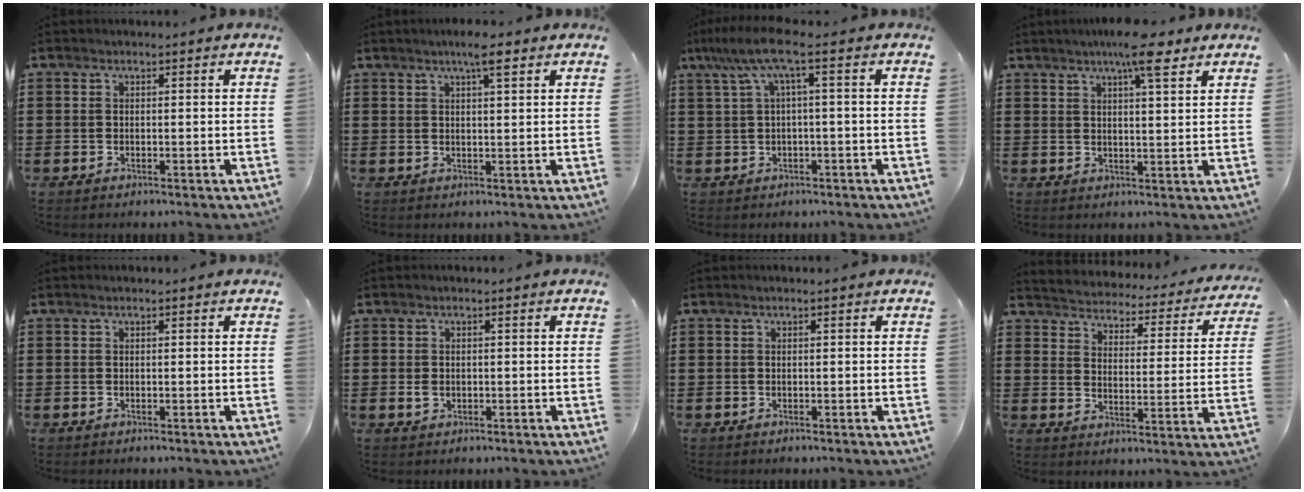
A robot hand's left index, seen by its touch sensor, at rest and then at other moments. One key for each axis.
{"total": 4.5, "fx": 3.0, "fy": 0.9, "fz": 3.3, "tx": -0.054, "ty": 0.000, "tz": 0.047}
{"total": 6.5, "fx": 1.8, "fy": 0.5, "fz": 6.2, "tx": -0.138, "ty": -0.008, "tz": 0.024}
{"total": 7.6, "fx": 5.2, "fy": 1.3, "fz": 5.4, "tx": -0.093, "ty": -0.008, "tz": 0.084}
{"total": 0.0}
{"total": 1.2, "fx": -0.1, "fy": 0.9, "fz": 0.7, "tx": -0.017, "ty": 0.005, "tz": -0.004}
{"total": 0.0}
{"total": 3.0, "fx": 3.0, "fy": 0.0, "fz": -0.2, "tx": -0.018, "ty": -0.034, "tz": 0.043}